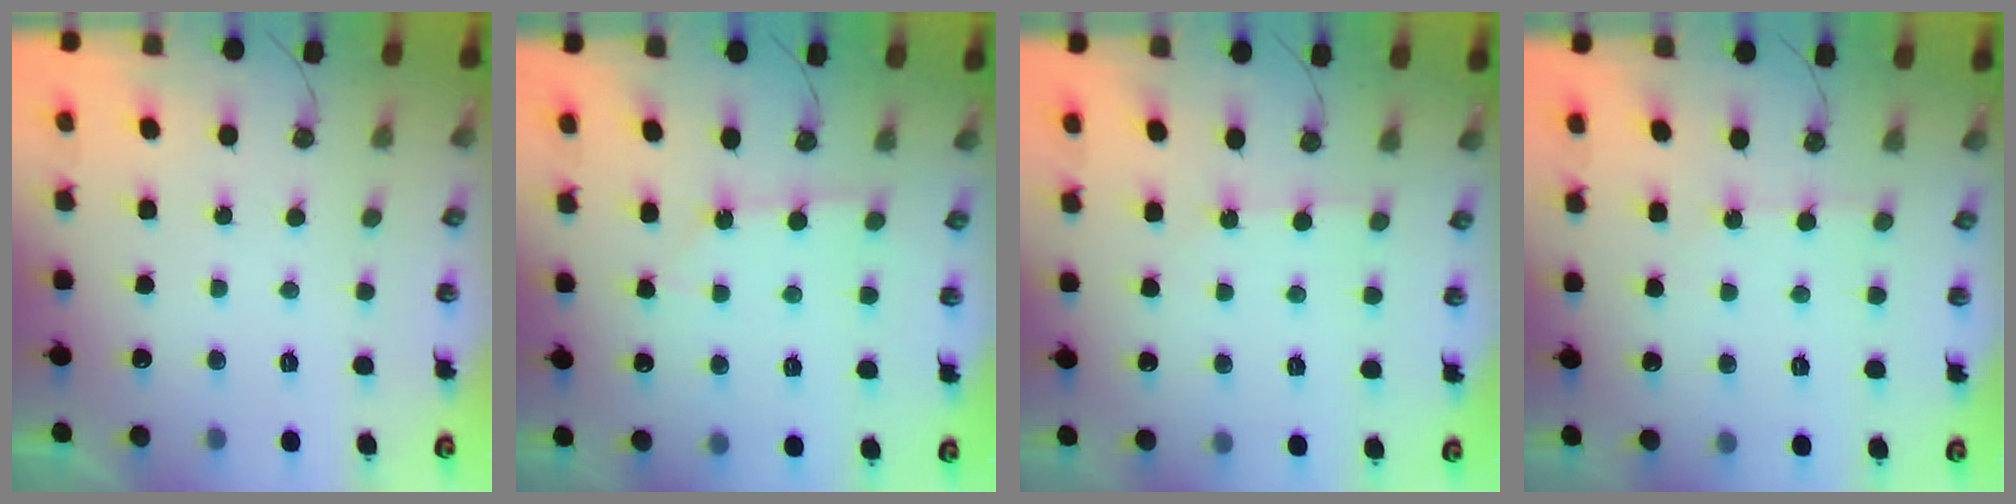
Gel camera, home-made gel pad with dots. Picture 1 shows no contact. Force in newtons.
{"total": 2.4, "press": 2.3, "slide": 0.3}
{"total": 3.2, "press": 3.2, "slide": 0.4}
{"total": 2.1, "press": 2.0, "slide": 0.3}